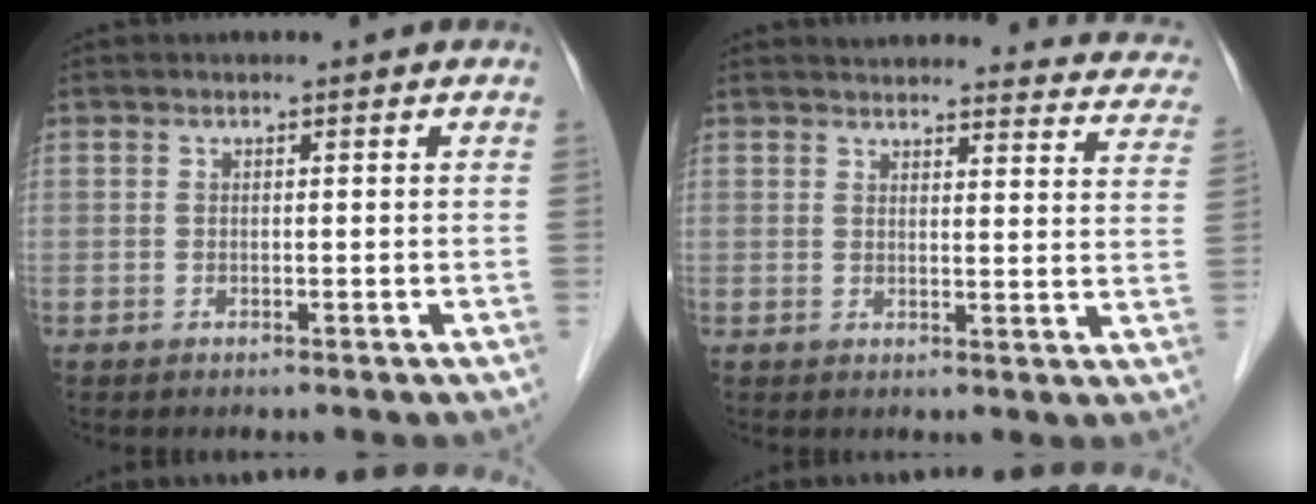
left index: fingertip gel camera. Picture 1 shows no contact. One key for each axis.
{"total": 17.6, "fx": 16.8, "fy": 3.5, "fz": 4.2, "tx": -0.031, "ty": -0.042, "tz": 0.168}